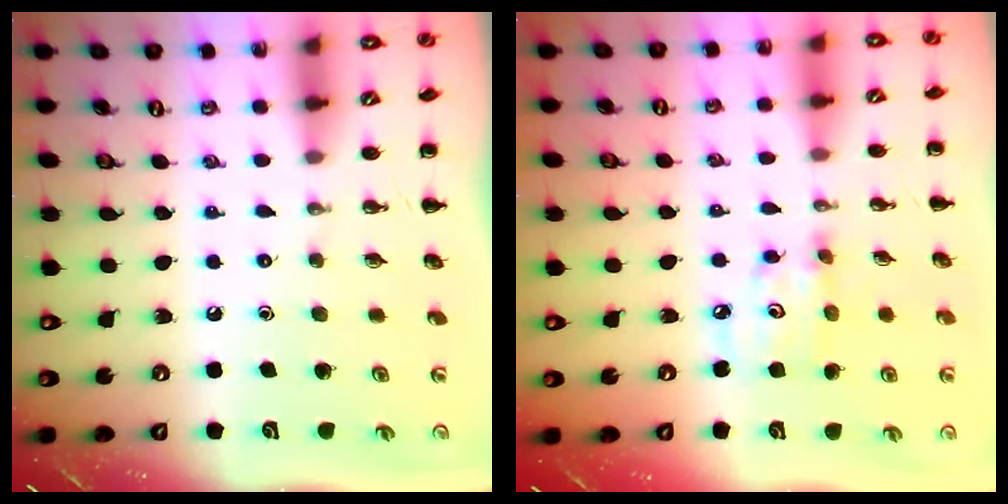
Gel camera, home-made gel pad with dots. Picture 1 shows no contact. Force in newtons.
{"total": 5.1, "press": 5.1, "slide": 0.6}